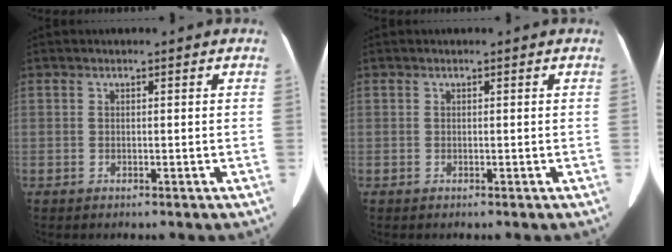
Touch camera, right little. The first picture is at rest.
{"total": 0.0}